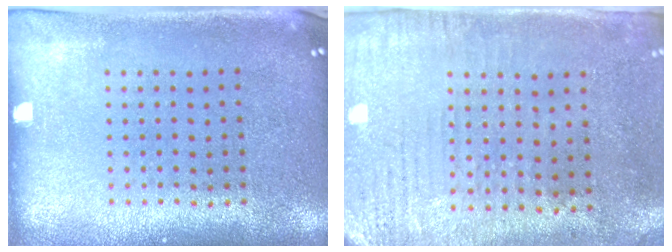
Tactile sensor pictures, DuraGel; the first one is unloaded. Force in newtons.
{"total": 3.0, "press": 2.5, "slide": 1.7}